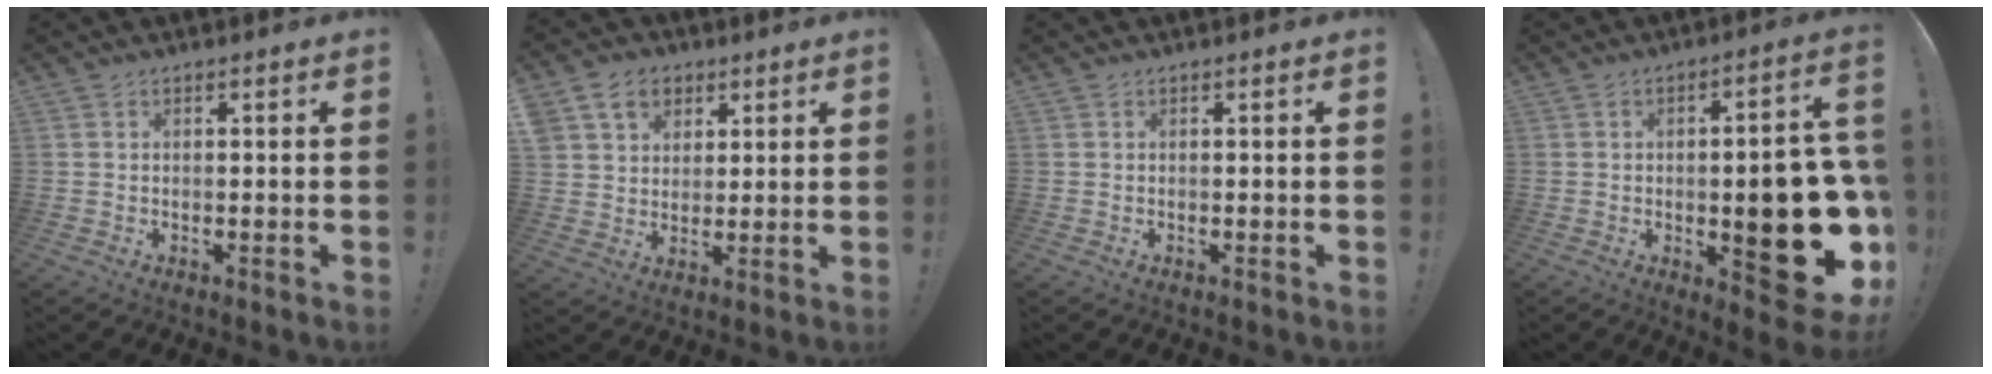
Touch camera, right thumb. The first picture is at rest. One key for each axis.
{"total": 9.8, "fx": 4.7, "fy": 7.8, "fz": 3.6, "tx": -0.054, "ty": -0.017, "tz": 0.097}
{"total": 0.0}
{"total": 20.0, "fx": -3.2, "fy": 6.8, "fz": 18.5, "tx": -0.228, "ty": -0.001, "tz": -0.032}